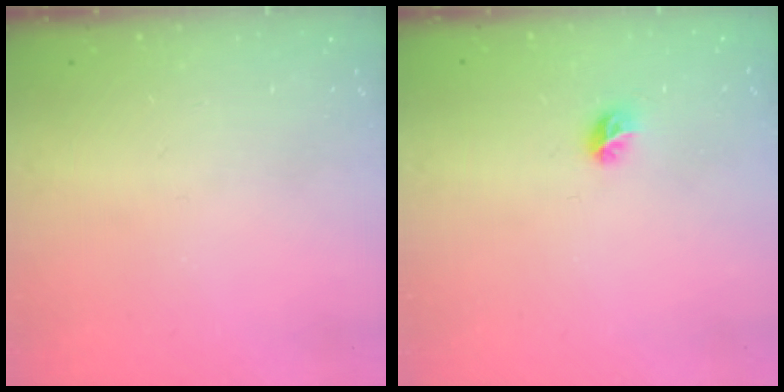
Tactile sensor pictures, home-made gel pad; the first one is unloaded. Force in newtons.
{"total": 5.4, "press": 5.2, "slide": 1.4}